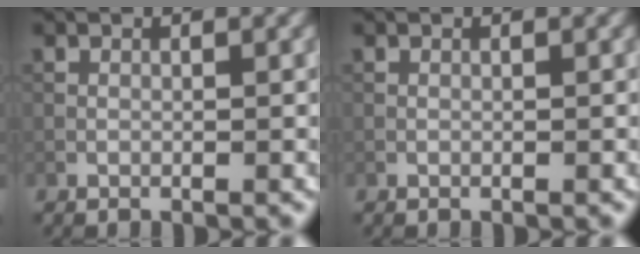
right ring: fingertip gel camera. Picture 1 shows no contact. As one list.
[{"total": 0.0}]